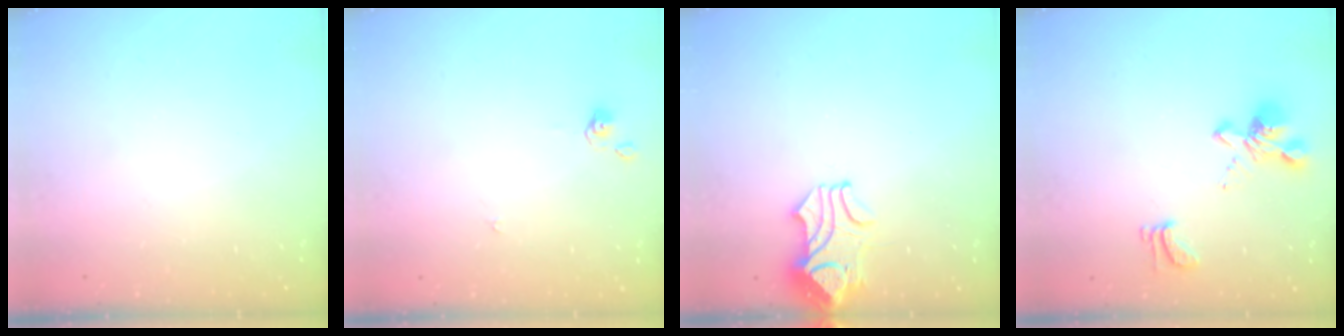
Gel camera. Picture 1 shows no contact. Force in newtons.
{"total": 1.1, "press": 1.0, "slide": 0.4}
{"total": 2.0, "press": 1.7, "slide": 1.0}
{"total": 4.2, "press": 4.0, "slide": 1.3}